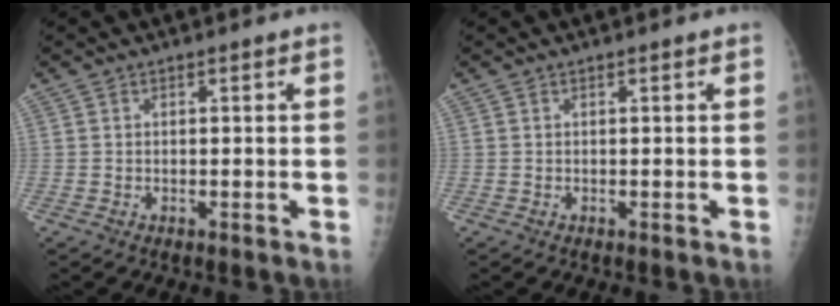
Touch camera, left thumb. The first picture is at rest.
{"total": 0.0}